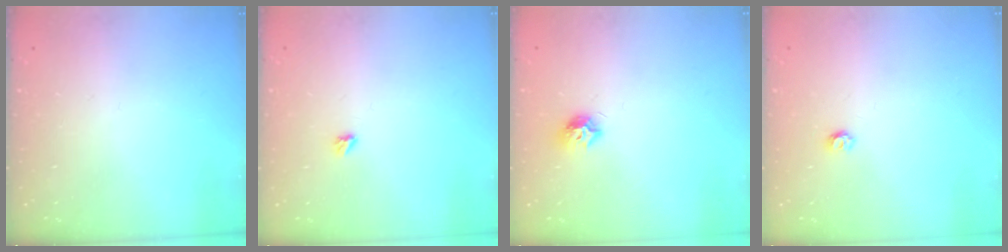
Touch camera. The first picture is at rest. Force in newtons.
{"total": 2.9, "press": 2.9, "slide": 0.5}
{"total": 7.5, "press": 7.5, "slide": 0.1}
{"total": 3.5, "press": 3.5, "slide": 0.3}